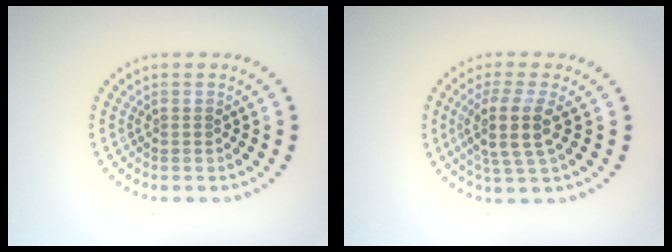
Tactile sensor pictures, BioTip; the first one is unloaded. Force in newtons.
{"total": 3.7, "press": 3.0, "slide": 2.2}